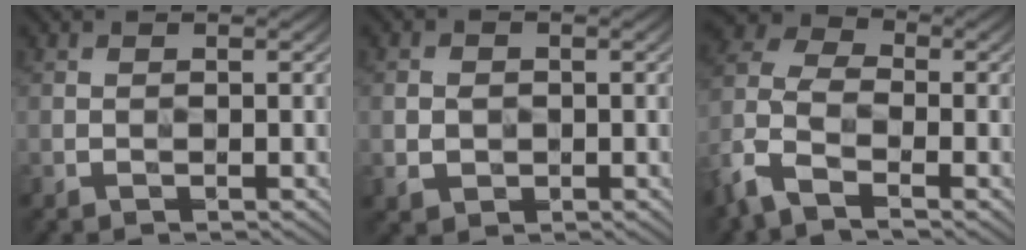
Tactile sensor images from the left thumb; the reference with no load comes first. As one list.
[{"total": 2.3, "force": [-0.3, 2.0, 1.0], "torque": [-0.025, -0.007, -0.002]}, {"total": 8.7, "force": [-5.1, 4.4, 5.5], "torque": [-0.142, -0.012, -0.120]}]